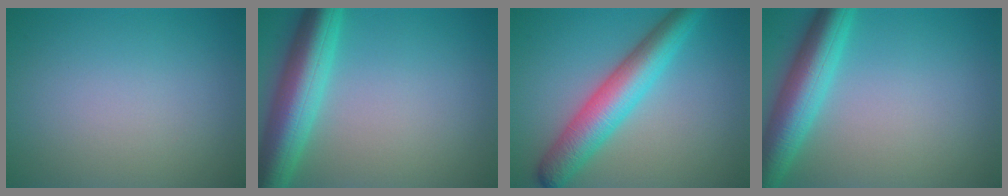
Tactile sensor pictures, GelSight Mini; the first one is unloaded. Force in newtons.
{"total": 7.5, "press": 7.5, "slide": 0.3}
{"total": 6.4, "press": 6.4, "slide": 0.1}
{"total": 6.5, "press": 6.5, "slide": 0.2}